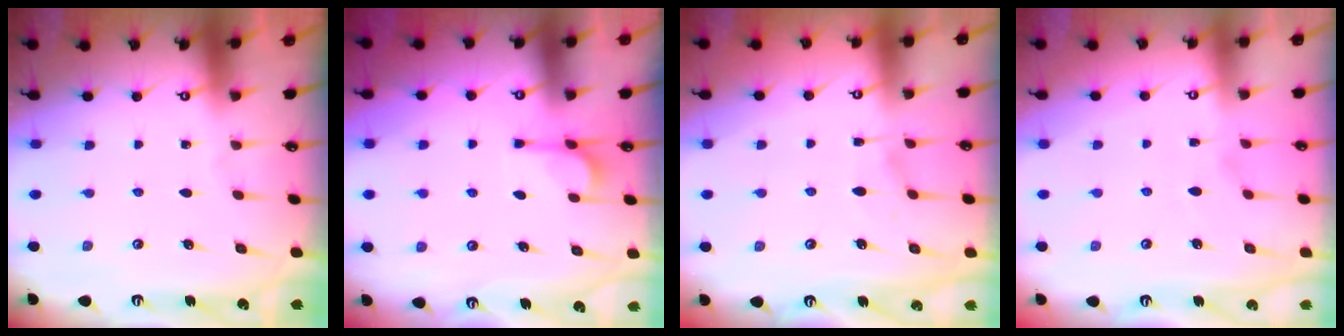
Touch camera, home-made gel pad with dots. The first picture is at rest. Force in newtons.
{"total": 4.0, "press": 3.9, "slide": 0.5}
{"total": 3.9, "press": 3.8, "slide": 0.3}
{"total": 3.2, "press": 3.0, "slide": 1.1}